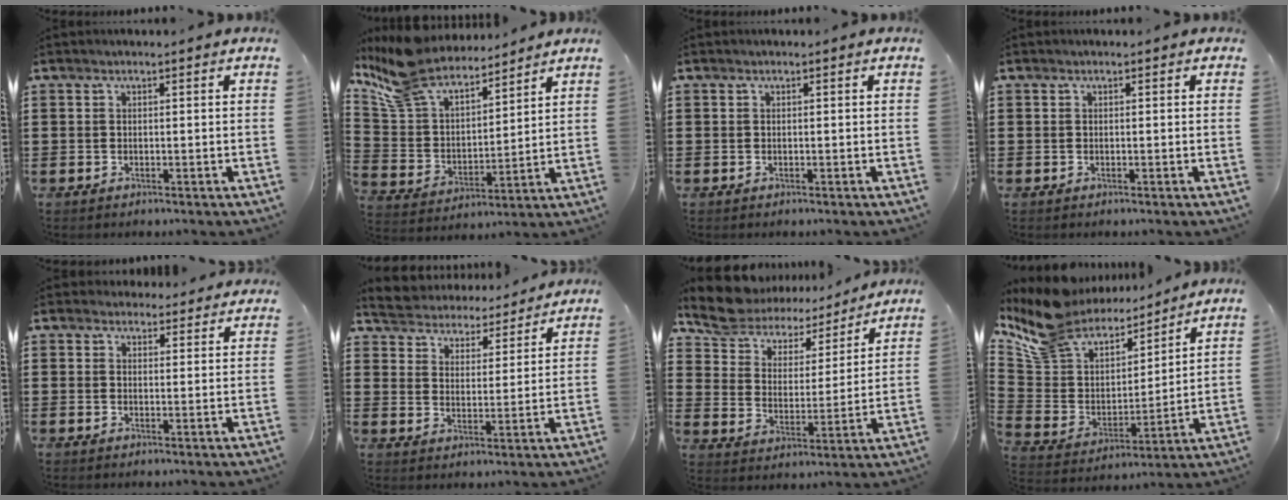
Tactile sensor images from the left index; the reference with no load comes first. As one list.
[{"total": 10.2, "force": [9.2, 3.3, 2.9], "torque": [-0.100, -0.053, 0.169]}, {"total": 0.0}, {"total": 0.0}, {"total": 3.0, "force": [2.8, 1.1, 0.2], "torque": [-0.004, -0.005, 0.052]}, {"total": 4.6, "force": [4.5, -0.1, -0.9], "torque": [-0.012, -0.040, 0.075]}, {"total": 7.9, "force": [7.3, 2.6, 1.4], "torque": [-0.070, -0.043, 0.129]}, {"total": 10.0, "force": [8.9, 4.3, 1.7], "torque": [-0.090, -0.058, 0.161]}]